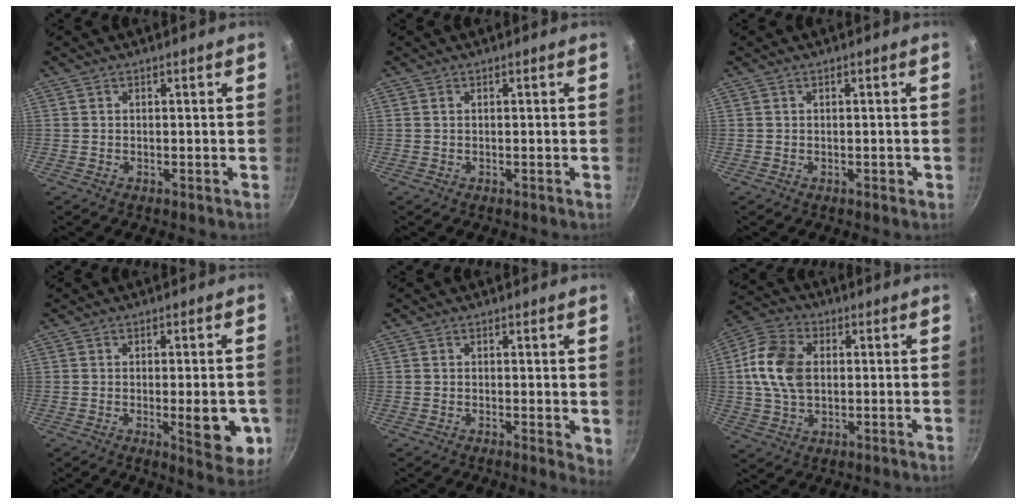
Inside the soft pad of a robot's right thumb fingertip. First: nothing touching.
{"total": 0.0}
{"total": 0.7, "force": [-0.2, 0.4, 0.5], "torque": [-0.001, 0.003, -0.002]}
{"total": 9.9, "force": [-2.0, 3.2, 9.2], "torque": [-0.100, -0.008, -0.021]}
{"total": 2.9, "force": [0.3, 1.2, 2.7], "torque": [-0.029, -0.008, 0.003]}
{"total": 12.2, "force": [1.3, 8.4, 8.7], "torque": [-0.151, 0.013, 0.012]}